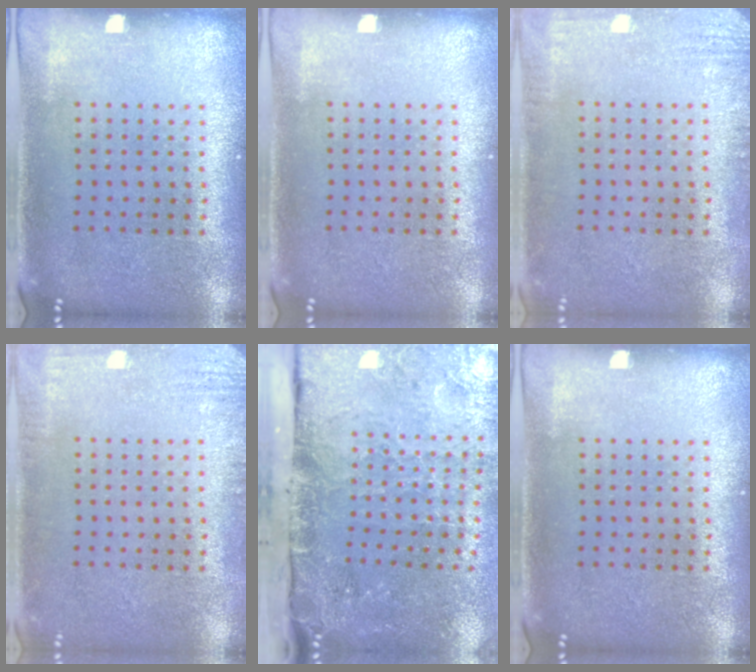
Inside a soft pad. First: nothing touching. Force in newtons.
{"total": 0.0}
{"total": 2.1, "press": 2.1, "slide": 0.2}
{"total": 2.1, "press": 2.1, "slide": 0.2}
{"total": 4.8, "press": 3.7, "slide": 3.0}
{"total": 0.0}